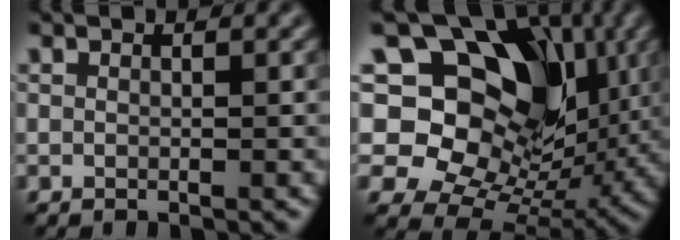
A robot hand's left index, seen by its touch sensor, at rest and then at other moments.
{"total": 13.3, "force": [3.6, 10.0, 8.0], "torque": [-0.127, 0.012, 0.055]}